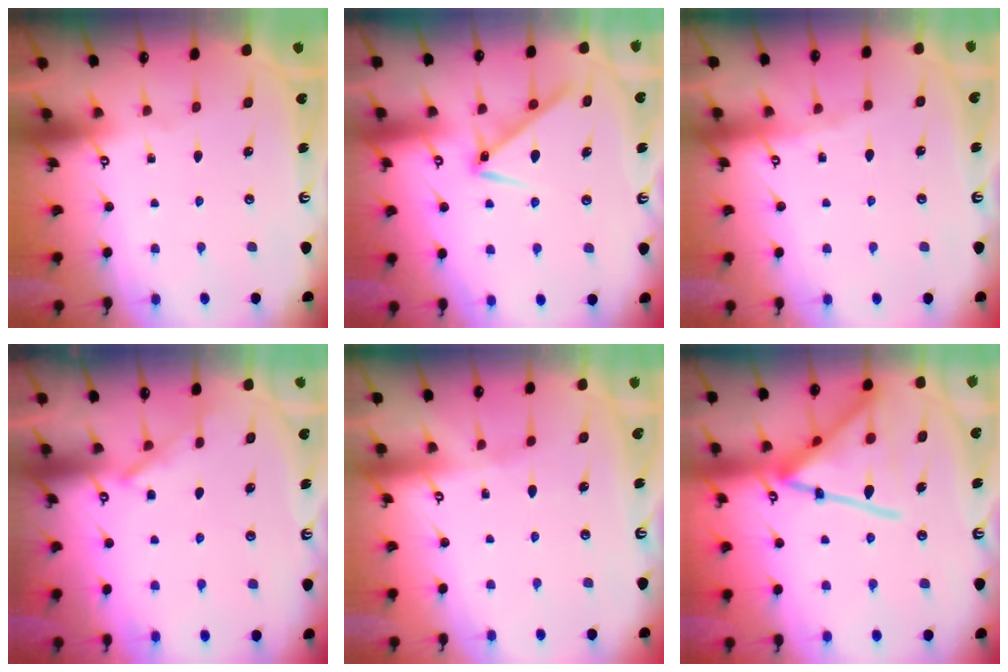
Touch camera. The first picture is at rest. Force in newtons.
{"total": 9.9, "press": 9.9, "slide": 0.5}
{"total": 3.3, "press": 3.2, "slide": 0.5}
{"total": 4.2, "press": 4.2, "slide": 0.6}
{"total": 1.7, "press": 1.7, "slide": 0.4}
{"total": 20.5, "press": 20.4, "slide": 1.8}